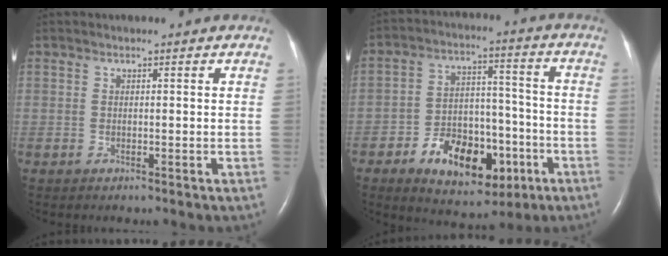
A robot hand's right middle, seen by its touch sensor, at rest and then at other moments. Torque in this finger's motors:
{"motor_torque": [1.25, -0.88, 0.44, 0.08]}